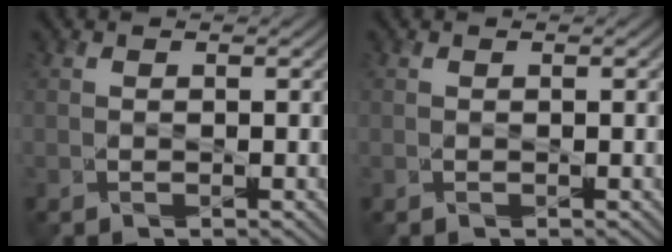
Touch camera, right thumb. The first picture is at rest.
{"total": 0.0}